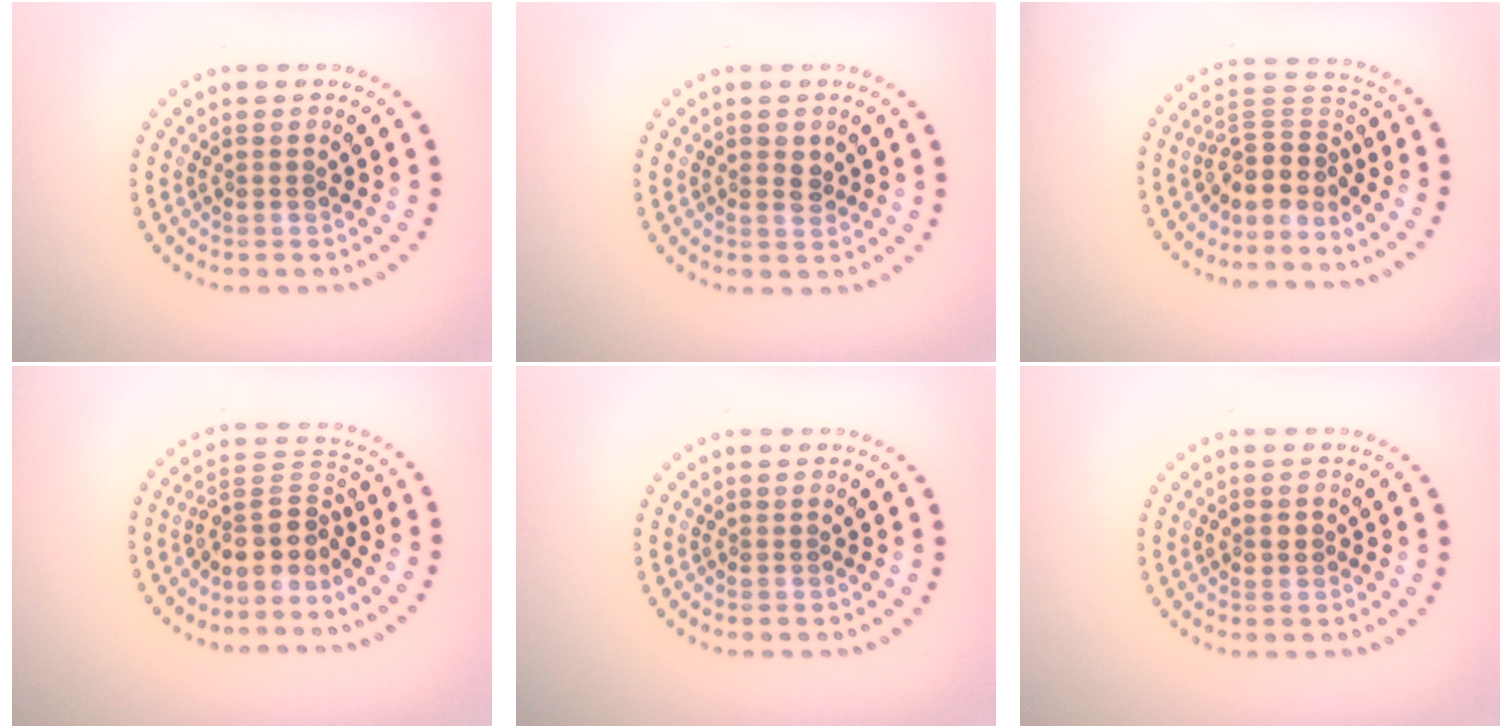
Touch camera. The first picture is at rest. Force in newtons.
{"total": 1.3, "press": 1.3, "slide": 0.1}
{"total": 3.9, "press": 2.6, "slide": 2.9}
{"total": 3.9, "press": 2.9, "slide": 2.6}
{"total": 0.0}
{"total": 1.6, "press": 1.6, "slide": 0.1}